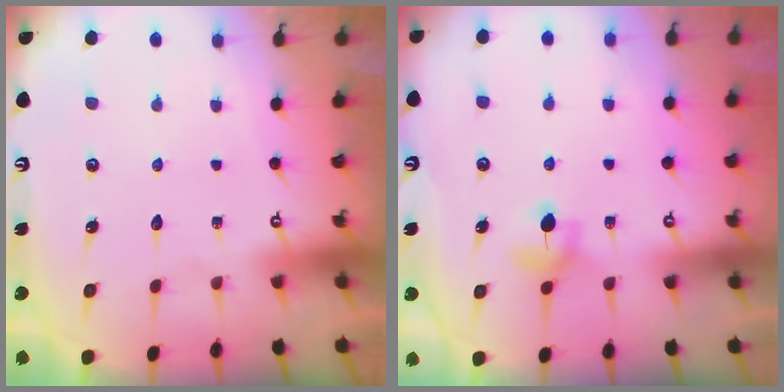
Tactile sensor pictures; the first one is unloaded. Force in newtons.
{"total": 5.7, "press": 5.6, "slide": 0.6}